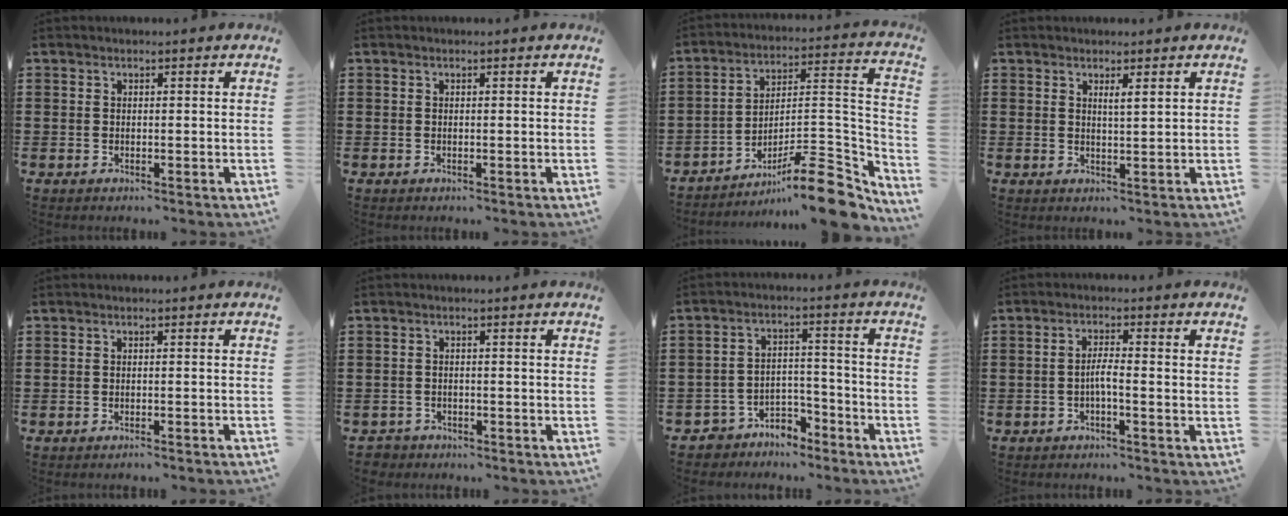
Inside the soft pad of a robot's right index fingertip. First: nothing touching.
{"total": 0.0}
{"total": 13.3, "force": [-9.8, 3.1, 8.4], "torque": [-0.106, 0.036, -0.176]}
{"total": 1.4, "force": [0.9, 0.0, 1.1], "torque": [-0.023, 0.000, 0.016]}
{"total": 0.9, "force": [-0.8, -0.2, 0.4], "torque": [-0.007, -0.002, -0.015]}
{"total": 1.6, "force": [-1.5, 0.5, -0.1], "torque": [-0.003, 0.001, -0.036]}
{"total": 4.6, "force": [-4.3, 1.6, 0.4], "torque": [-0.013, 0.012, -0.088]}
{"total": 2.8, "force": [-0.8, -0.2, 2.7], "torque": [-0.055, -0.009, -0.019]}